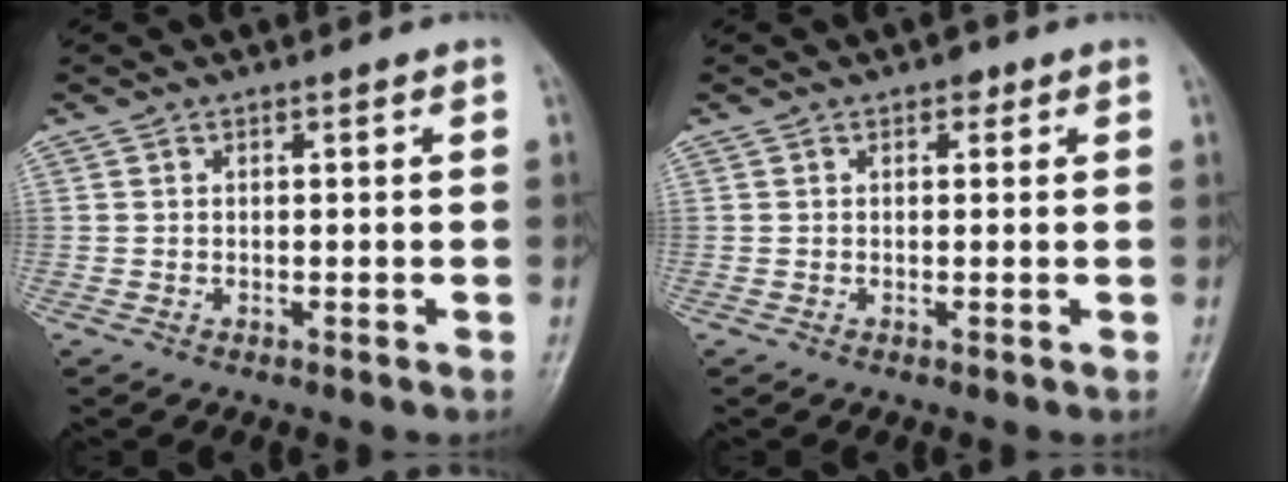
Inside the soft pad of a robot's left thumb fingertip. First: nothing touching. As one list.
[{"total": 1.4, "force": [0.7, 1.0, 0.8], "torque": [0.002, 0.001, 0.003]}]